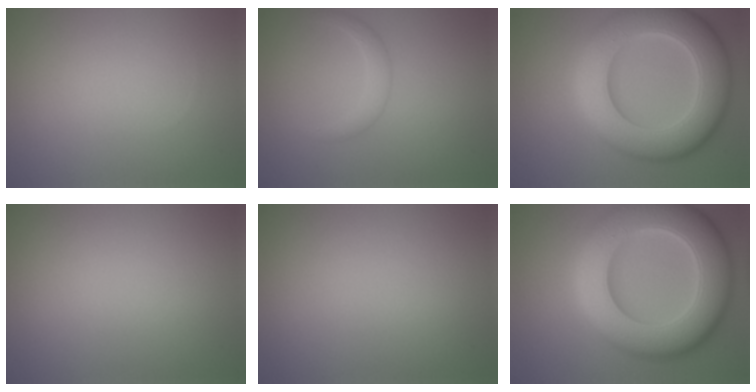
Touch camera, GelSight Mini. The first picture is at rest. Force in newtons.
{"total": 1.5, "press": 1.5, "slide": 0.1}
{"total": 11.4, "press": 11.4, "slide": 0.6}
{"total": 0.0}
{"total": 0.0}
{"total": 13.5, "press": 13.5, "slide": 0.6}